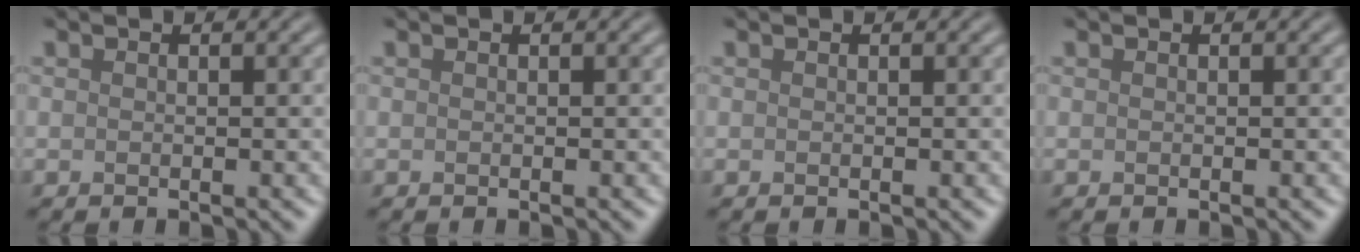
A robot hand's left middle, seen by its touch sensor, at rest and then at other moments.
{"total": 0.0}
{"total": 0.0}
{"total": 0.0}